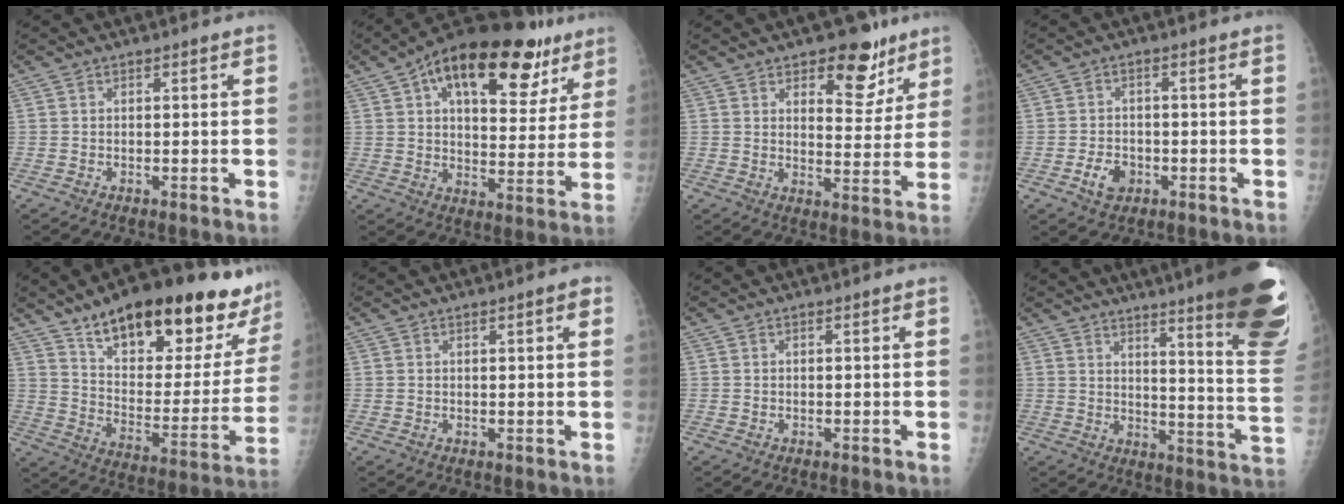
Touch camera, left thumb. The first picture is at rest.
{"total": 24.9, "force": [13.1, 11.9, 17.5], "torque": [-0.227, -0.002, 0.192]}
{"total": 10.8, "force": [7.0, 5.5, 6.1], "torque": [-0.039, -0.040, 0.099]}
{"total": 4.4, "force": [-1.8, 3.2, 2.5], "torque": [-0.035, 0.009, -0.027]}
{"total": 29.3, "force": [20.2, 9.6, 18.8], "torque": [-0.238, -0.069, 0.297]}
{"total": 1.9, "force": [0.9, 0.3, 1.6], "torque": [-0.021, -0.001, 0.011]}
{"total": 0.0}
{"total": 26.3, "force": [18.0, 2.9, 19.0], "torque": [-0.191, -0.117, 0.226]}